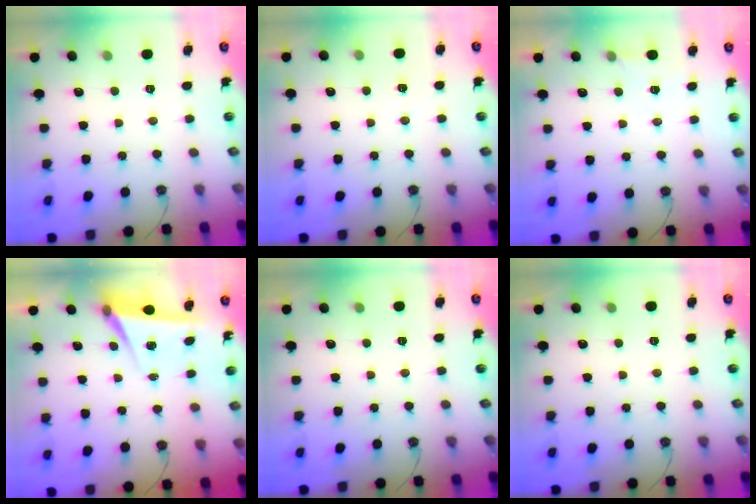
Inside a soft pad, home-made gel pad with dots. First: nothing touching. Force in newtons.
{"total": 4.4, "press": 4.3, "slide": 0.8}
{"total": 5.0, "press": 2.4, "slide": 4.4}
{"total": 5.6, "press": 4.8, "slide": 2.7}
{"total": 0.0}
{"total": 0.0}